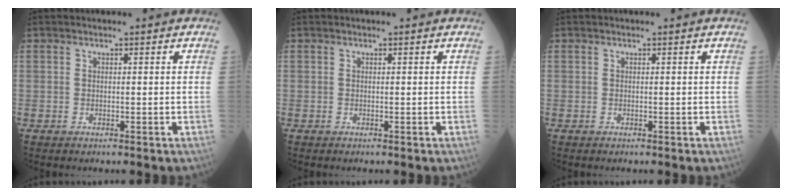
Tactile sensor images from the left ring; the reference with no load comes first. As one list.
[{"total": 0.0}, {"total": 0.0}]